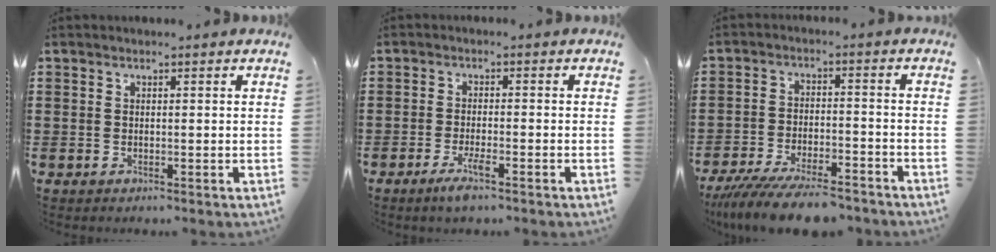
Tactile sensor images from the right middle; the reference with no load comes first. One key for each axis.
{"total": 3.3, "fx": -2.0, "fy": 0.3, "fz": 2.6, "tx": -0.057, "ty": -0.006, "tz": -0.039}
{"total": 8.4, "fx": -7.5, "fy": 1.1, "fz": 3.6, "tx": -0.071, "ty": 0.004, "tz": -0.143}